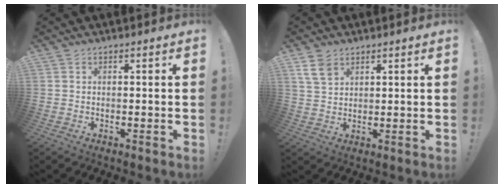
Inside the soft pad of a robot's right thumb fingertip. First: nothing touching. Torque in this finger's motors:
{"motor_torque": [0.03, 0.11, 0.32, 0.51, 0.00]}